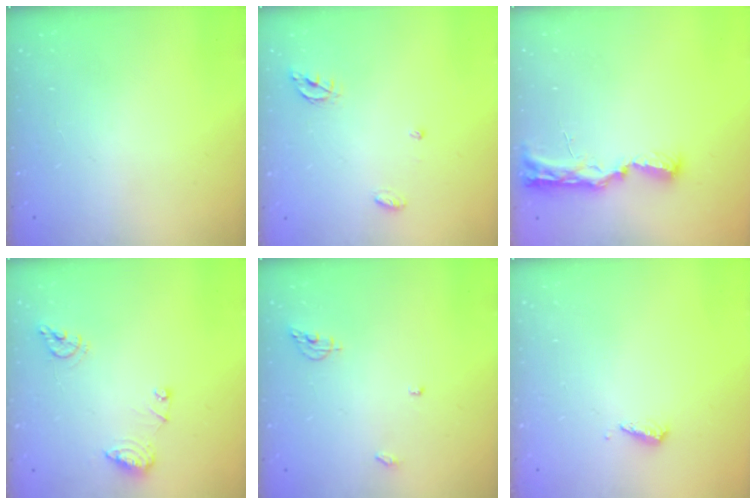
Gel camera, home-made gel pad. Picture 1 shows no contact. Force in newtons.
{"total": 5.0, "press": 5.0, "slide": 0.5}
{"total": 8.9, "press": 8.9, "slide": 1.3}
{"total": 8.9, "press": 8.9, "slide": 1.0}
{"total": 5.9, "press": 5.9, "slide": 0.2}
{"total": 3.0, "press": 3.0, "slide": 0.2}